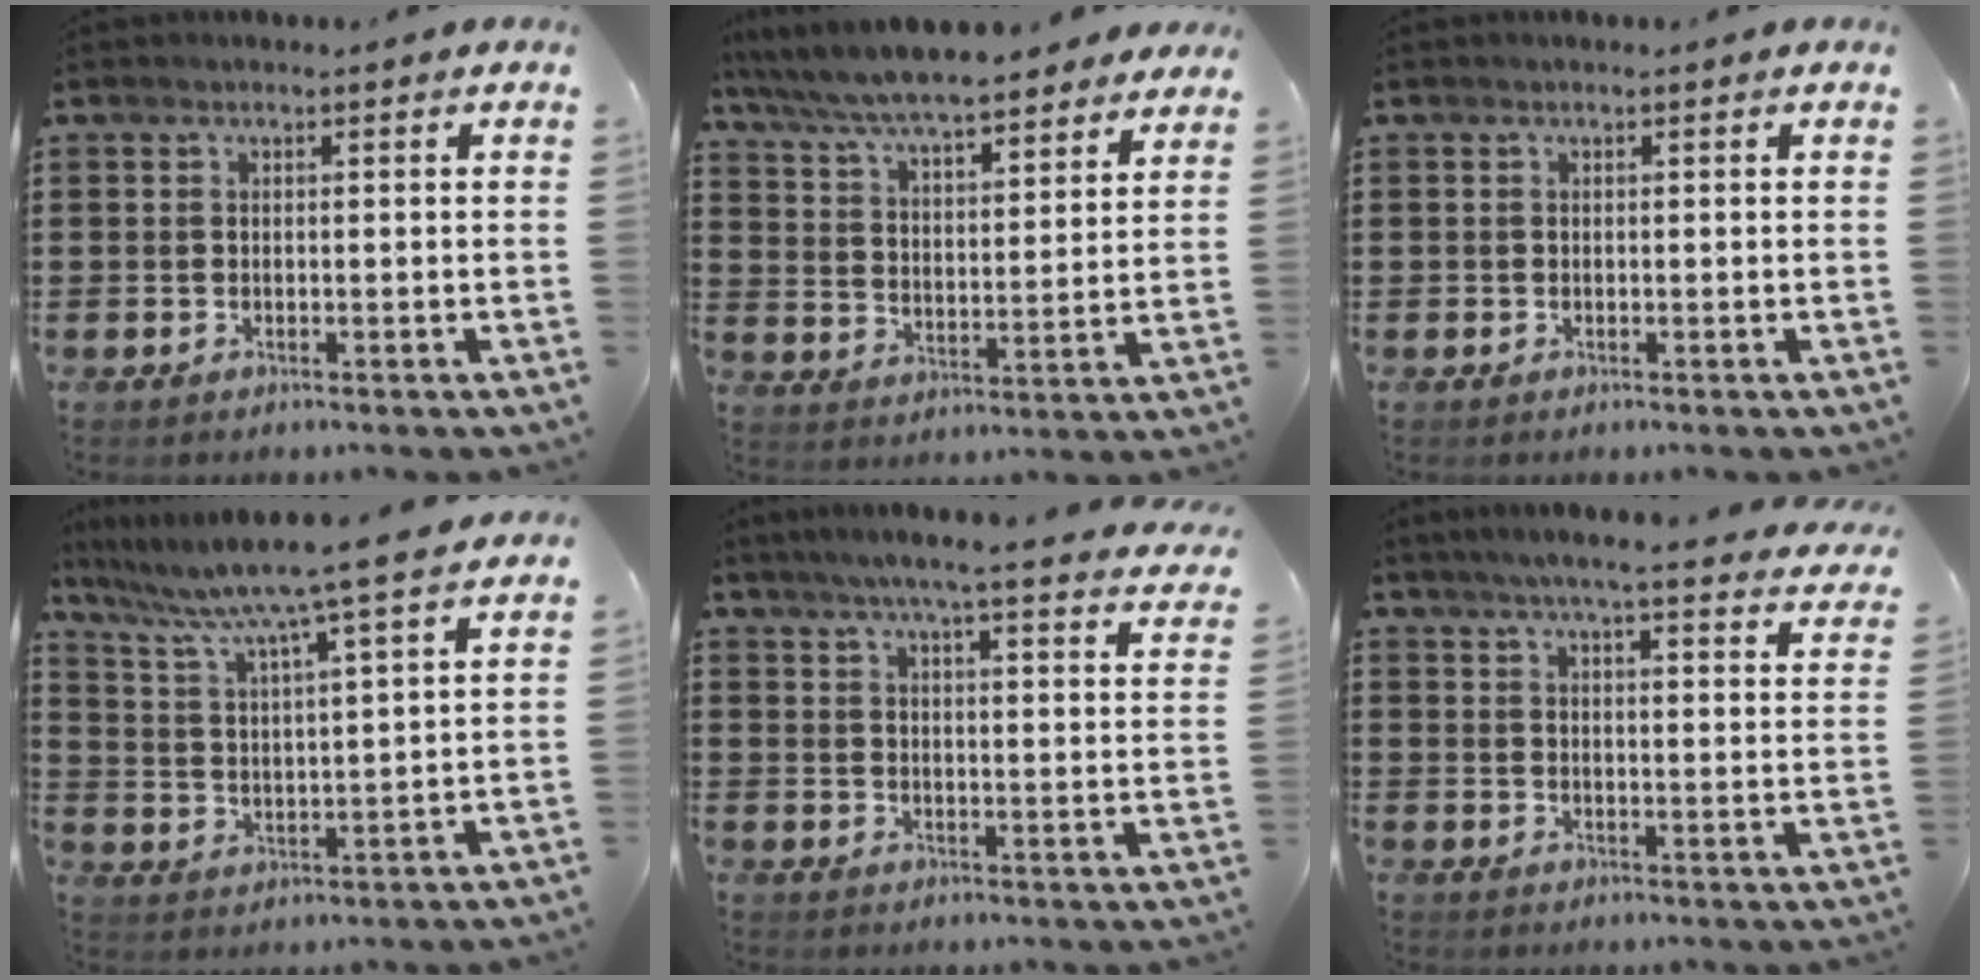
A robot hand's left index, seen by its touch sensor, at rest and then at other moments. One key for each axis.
{"total": 7.4, "fx": 7.0, "fy": 0.7, "fz": 2.3, "tx": -0.076, "ty": -0.039, "tz": 0.123}
{"total": 0.0}
{"total": 8.1, "fx": 6.9, "fy": -1.2, "fz": 4.0, "tx": -0.106, "ty": -0.048, "tz": 0.109}
{"total": 5.6, "fx": 4.8, "fy": -0.6, "fz": 2.8, "tx": -0.075, "ty": -0.032, "tz": 0.077}
{"total": 5.1, "fx": 4.4, "fy": -0.3, "fz": 2.5, "tx": -0.067, "ty": -0.026, "tz": 0.072}